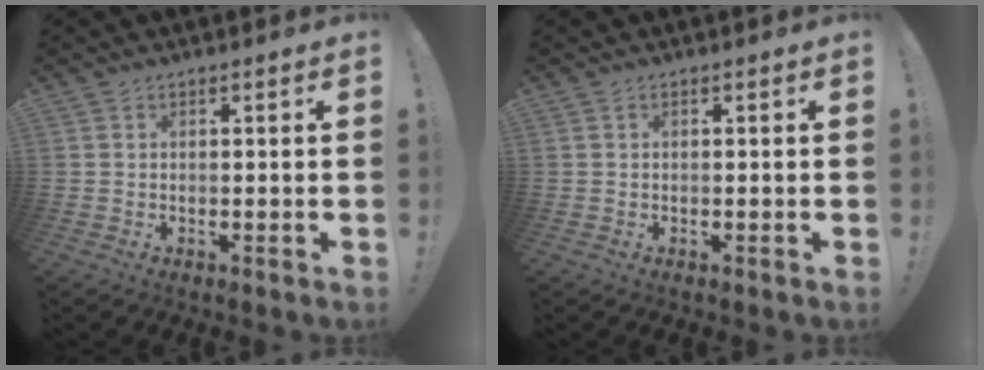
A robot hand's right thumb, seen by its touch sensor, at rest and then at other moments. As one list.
[{"total": 0.0}]